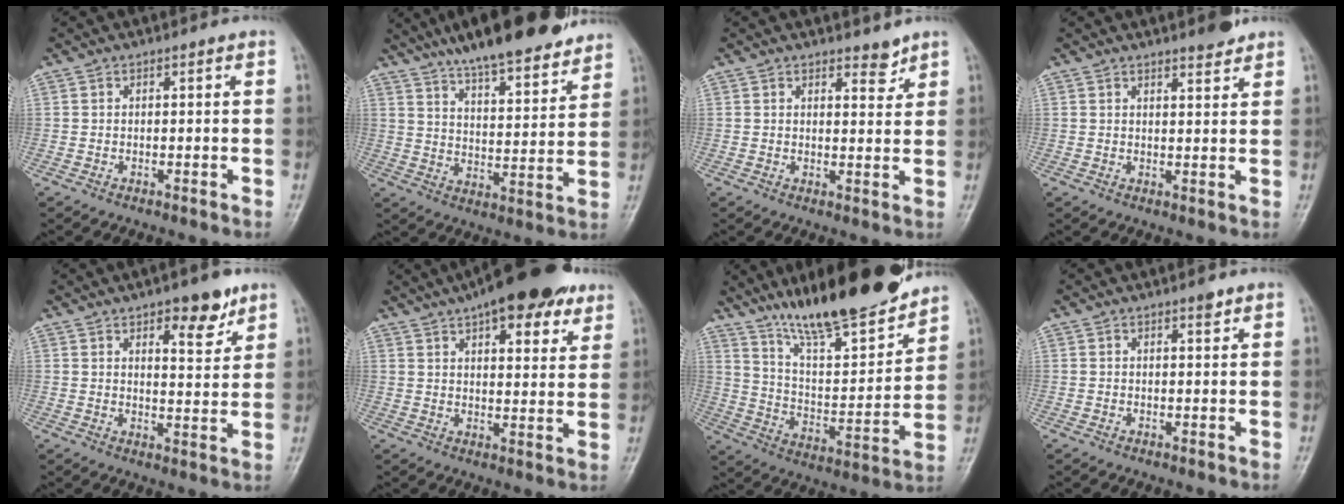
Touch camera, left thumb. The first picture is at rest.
{"total": 20.6, "force": [16.7, 4.7, 11.2], "torque": [-0.145, -0.060, 0.255]}
{"total": 2.8, "force": [2.3, 1.2, 1.1], "torque": [-0.002, -0.019, 0.035]}
{"total": 3.3, "force": [2.8, 0.7, 1.6], "torque": [-0.015, -0.022, 0.040]}
{"total": 8.1, "force": [5.0, 3.1, 5.6], "torque": [-0.057, -0.030, 0.069]}
{"total": 17.8, "force": [11.1, 6.9, 12.0], "torque": [-0.145, -0.016, 0.157]}
{"total": 21.1, "force": [17.1, 4.5, 11.6], "torque": [-0.152, -0.091, 0.291]}
{"total": 1.3, "force": [1.0, 0.4, 0.8], "torque": [-0.010, -0.005, 0.014]}